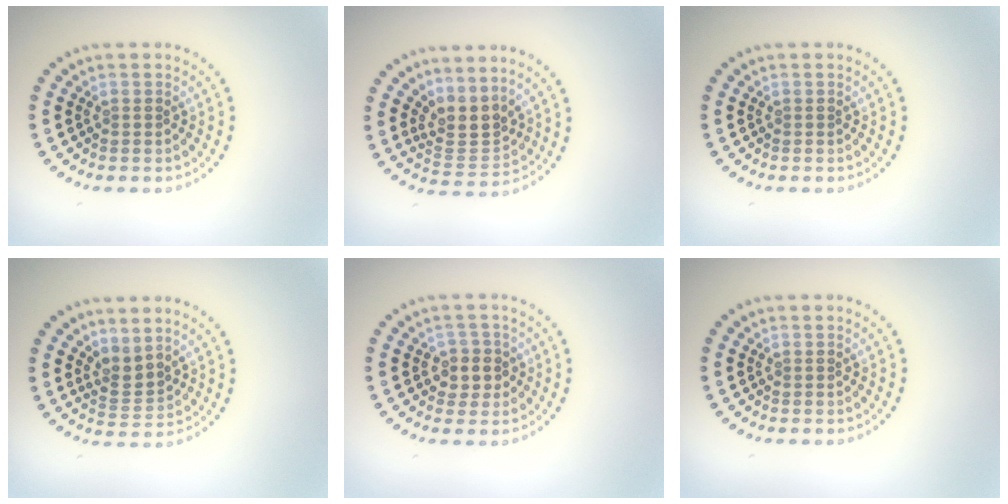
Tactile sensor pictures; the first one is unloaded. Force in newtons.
{"total": 3.0, "press": 2.2, "slide": 2.0}
{"total": 0.0}
{"total": 2.3, "press": 1.5, "slide": 1.7}
{"total": 2.0, "press": 1.9, "slide": 0.8}
{"total": 0.0}